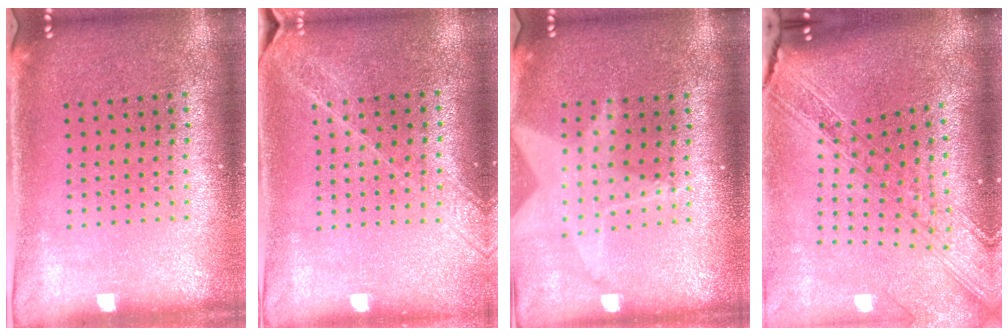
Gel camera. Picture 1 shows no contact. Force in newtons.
{"total": 1.6, "press": 1.5, "slide": 0.7}
{"total": 1.8, "press": 1.5, "slide": 1.1}
{"total": 2.8, "press": 2.2, "slide": 1.7}